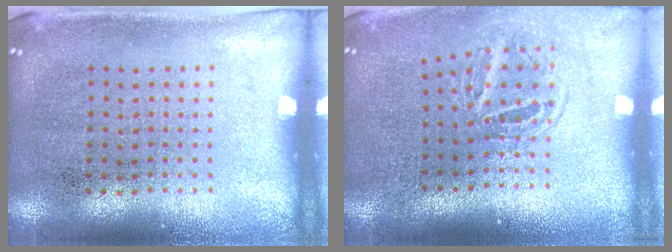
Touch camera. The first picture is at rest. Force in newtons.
{"total": 1.6, "press": 1.1, "slide": 1.2}